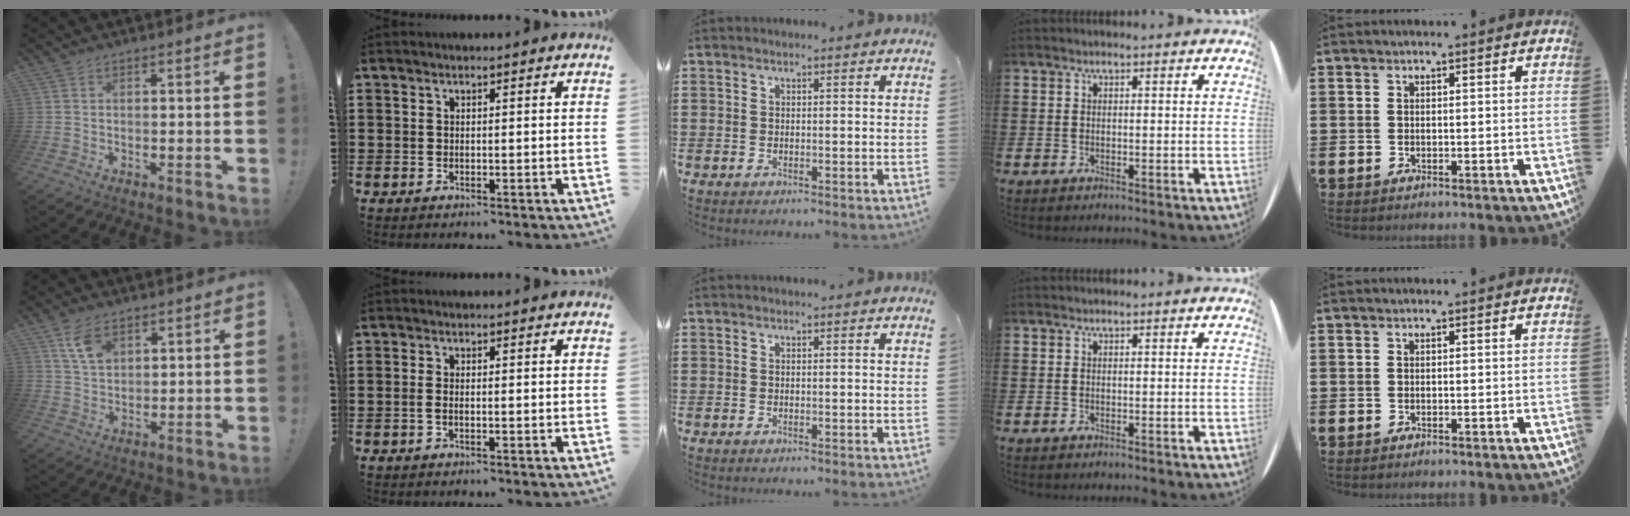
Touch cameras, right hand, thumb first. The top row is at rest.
{"thumb": {"total": 7.2, "force": [4.1, 4.2, 4.3], "torque": [-0.078, -0.013, 0.077]}, "index": {"total": 1.0, "force": [-0.5, 0.2, 0.8], "torque": [-0.017, -0.001, -0.008]}}